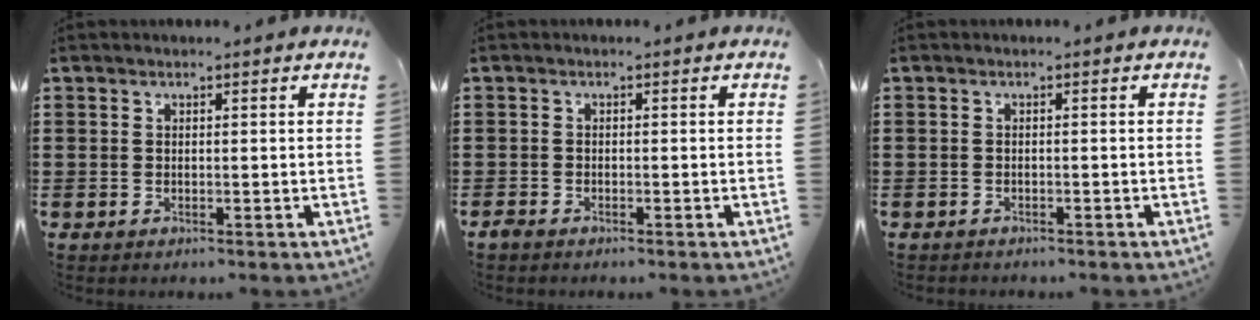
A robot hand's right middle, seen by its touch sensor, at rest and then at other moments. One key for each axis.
{"total": 1.0, "fx": -0.8, "fy": 0.3, "fz": 0.4, "tx": -0.017, "ty": -0.005, "tz": -0.019}
{"total": 0.8, "fx": -0.8, "fy": 0.1, "fz": -0.1, "tx": -0.001, "ty": 0.000, "tz": -0.016}